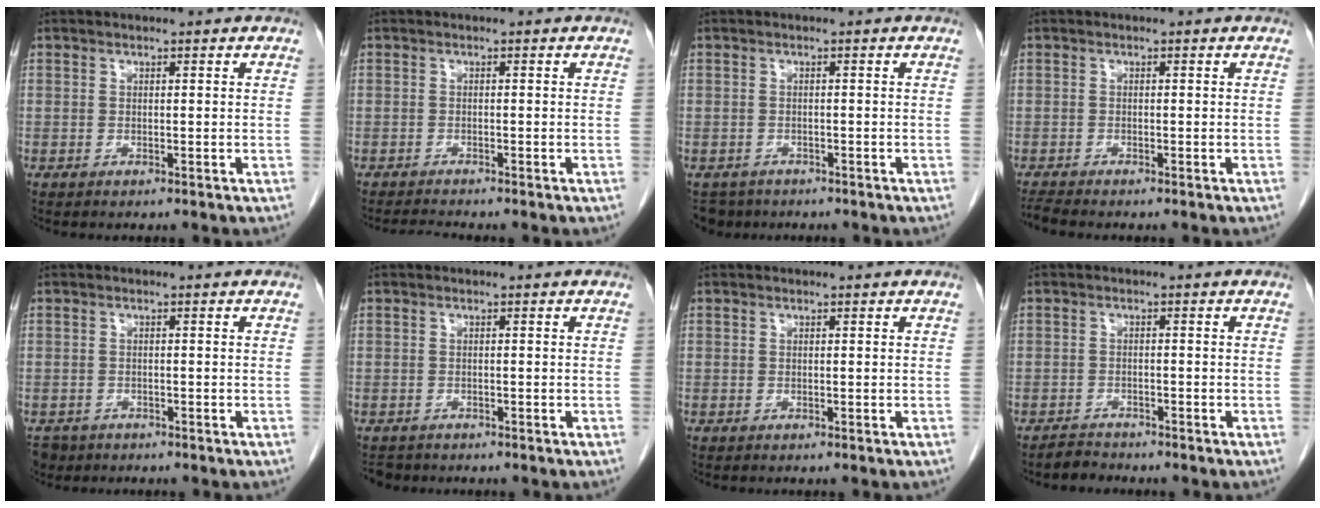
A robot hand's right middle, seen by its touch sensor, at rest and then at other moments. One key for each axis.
{"total": 1.9, "fx": -1.7, "fy": -0.8, "fz": 0.2, "tx": -0.015, "ty": -0.014, "tz": -0.033}
{"total": 3.3, "fx": -2.6, "fy": 2.0, "fz": 0.0, "tx": 0.002, "ty": 0.001, "tz": -0.041}
{"total": 1.5, "fx": -1.4, "fy": -0.7, "fz": 0.1, "tx": -0.016, "ty": -0.013, "tz": -0.029}
{"total": 3.0, "fx": -2.2, "fy": 2.1, "fz": 0.3, "tx": -0.006, "ty": 0.001, "tz": -0.035}
{"total": 2.1, "fx": -1.8, "fy": 1.1, "fz": 0.0, "tx": -0.006, "ty": -0.001, "tz": -0.027}
{"total": 0.0}
{"total": 1.8, "fx": -1.7, "fy": 0.4, "fz": -0.4, "tx": 0.001, "ty": -0.005, "tz": -0.030}